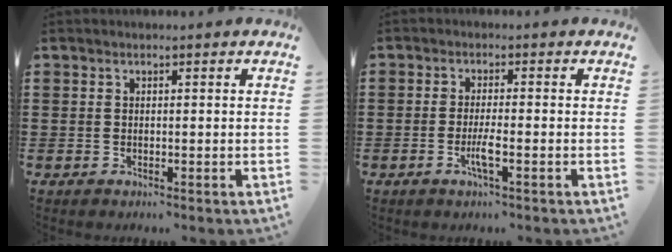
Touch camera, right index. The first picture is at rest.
{"total": 3.1, "force": [-1.3, 0.1, 2.7], "torque": [-0.060, -0.008, -0.029]}